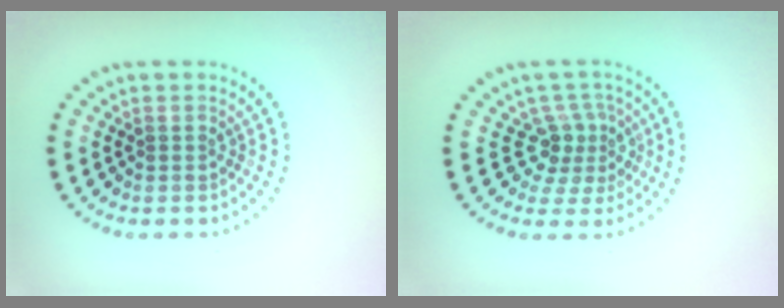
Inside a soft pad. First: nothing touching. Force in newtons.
{"total": 3.1, "press": 2.2, "slide": 2.2}